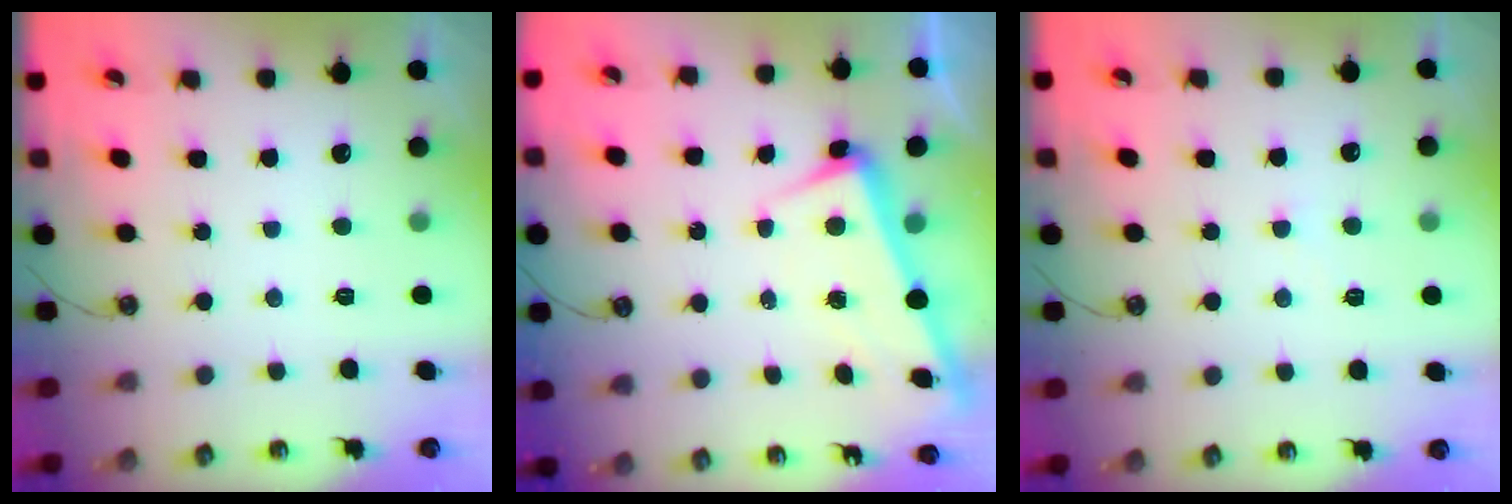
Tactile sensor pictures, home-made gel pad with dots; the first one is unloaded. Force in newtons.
{"total": 3.0, "press": 2.9, "slide": 0.8}
{"total": 1.4, "press": 1.3, "slide": 0.4}